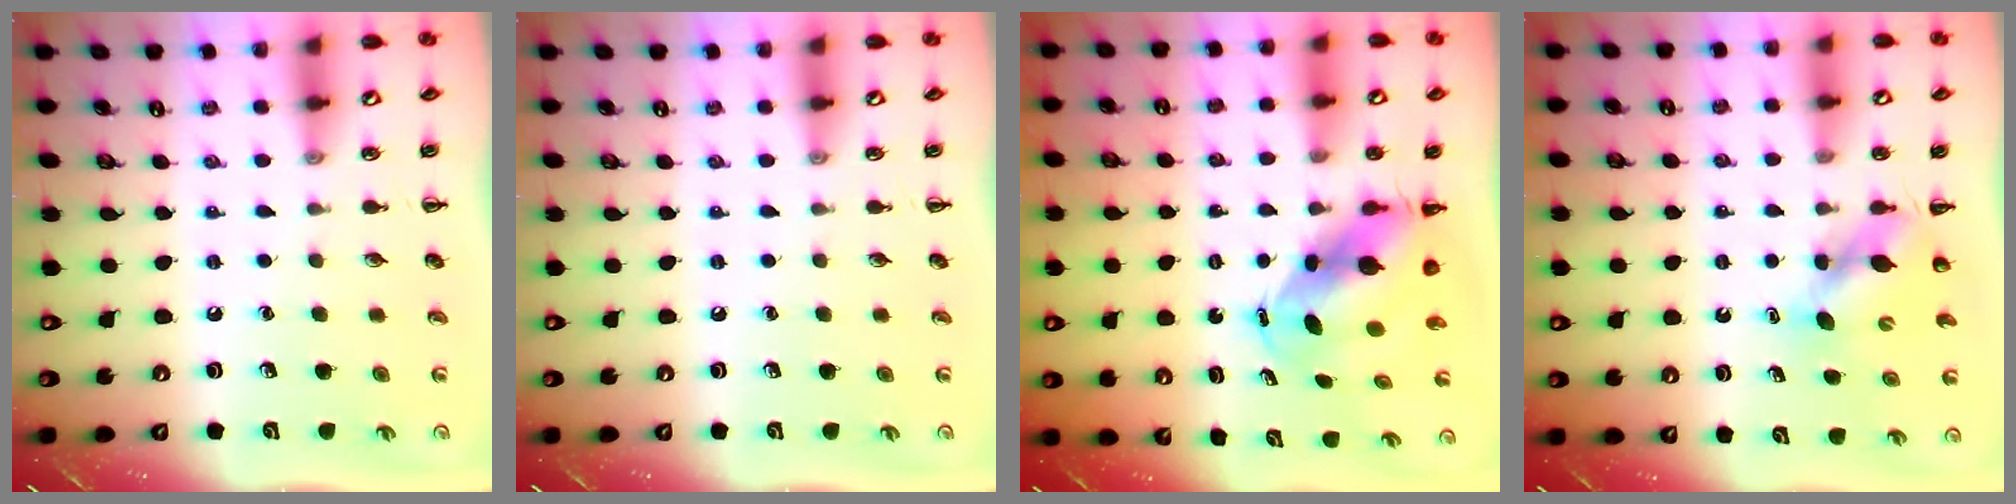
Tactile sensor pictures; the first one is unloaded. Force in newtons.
{"total": 0.0}
{"total": 7.5, "press": 7.3, "slide": 1.7}
{"total": 5.2, "press": 5.1, "slide": 0.7}